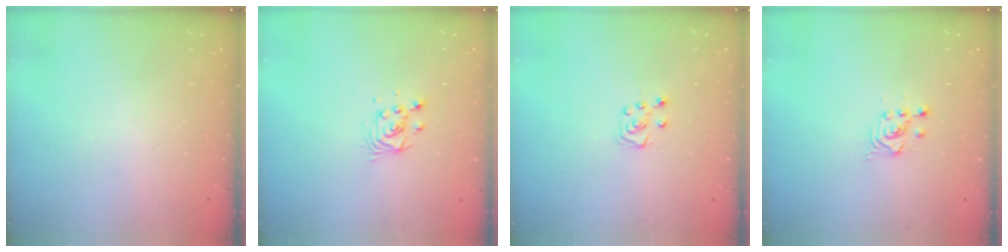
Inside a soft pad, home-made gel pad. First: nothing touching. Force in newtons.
{"total": 4.0, "press": 4.0, "slide": 0.3}
{"total": 5.8, "press": 5.8, "slide": 0.8}
{"total": 2.4, "press": 2.3, "slide": 0.2}